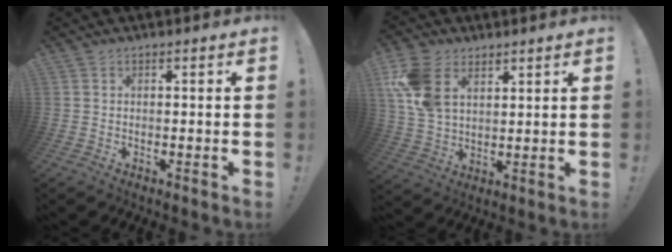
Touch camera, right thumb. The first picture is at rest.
{"total": 13.4, "force": [6.4, 8.9, 7.8], "torque": [-0.151, -0.020, 0.129]}